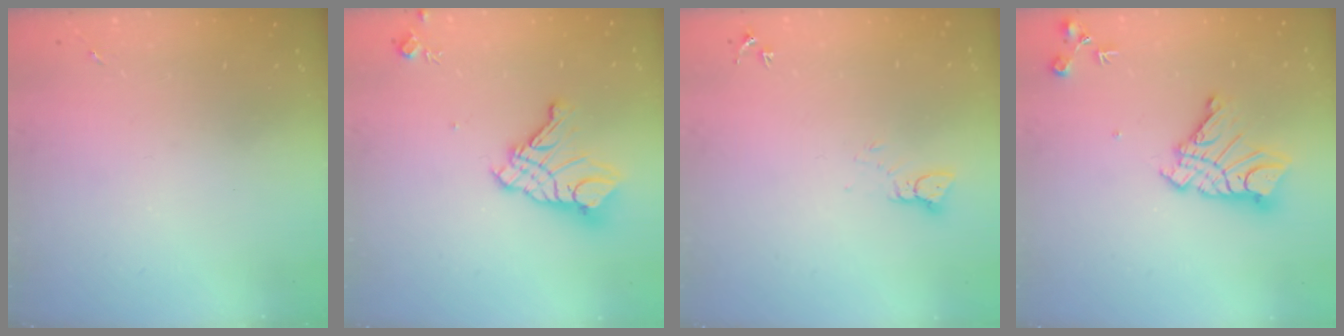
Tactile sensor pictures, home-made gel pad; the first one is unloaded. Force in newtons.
{"total": 14.3, "press": 14.2, "slide": 1.6}
{"total": 2.6, "press": 2.6, "slide": 0.1}
{"total": 14.2, "press": 14.2, "slide": 1.3}